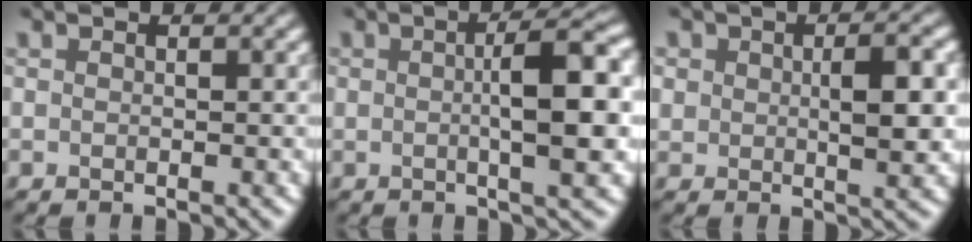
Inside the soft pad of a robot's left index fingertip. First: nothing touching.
{"total": 6.5, "force": [0.2, 1.5, 6.3], "torque": [-0.092, 0.004, 0.003]}
{"total": 4.6, "force": [0.4, 2.8, 3.7], "torque": [-0.060, -0.003, 0.009]}